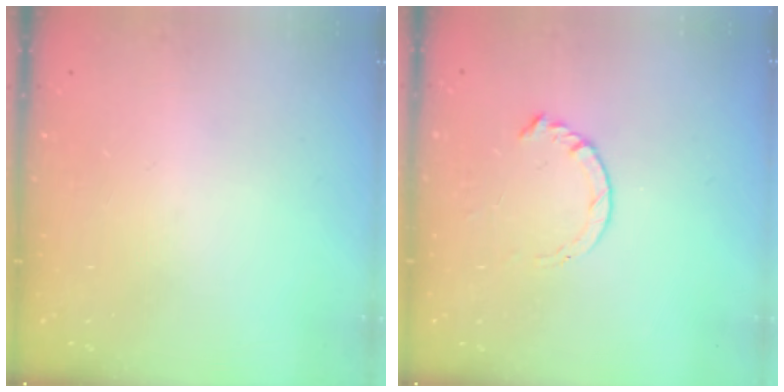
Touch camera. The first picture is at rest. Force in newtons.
{"total": 4.7, "press": 4.7, "slide": 0.6}